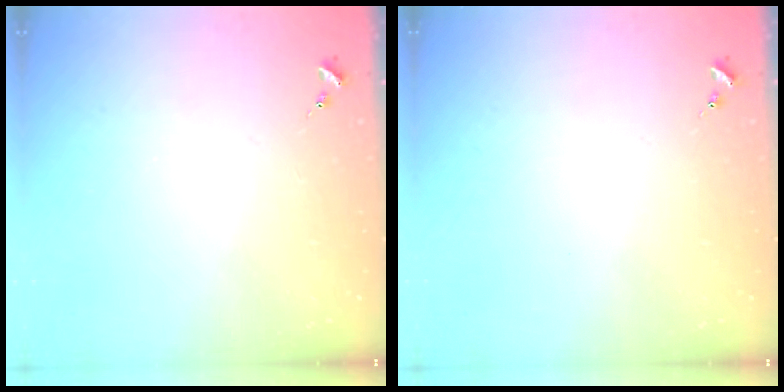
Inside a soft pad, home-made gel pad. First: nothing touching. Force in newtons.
{"total": 0.0}